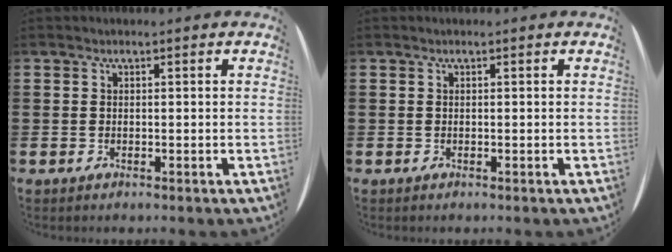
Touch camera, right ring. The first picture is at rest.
{"total": 0.0}